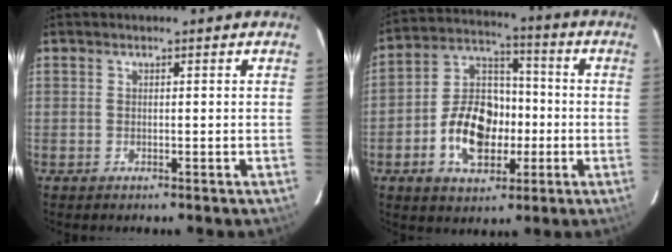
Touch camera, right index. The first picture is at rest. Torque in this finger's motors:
{"motor_torque": [1.26, -0.89, 0.52, 0.08]}